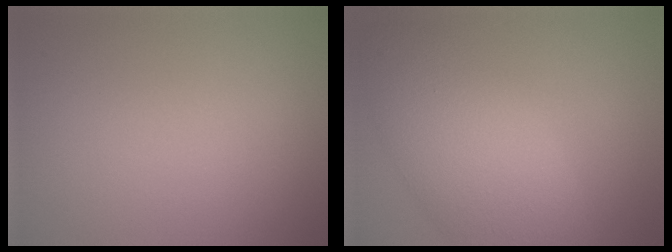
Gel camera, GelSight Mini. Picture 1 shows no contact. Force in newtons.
{"total": 7.6, "press": 7.6, "slide": 0.3}